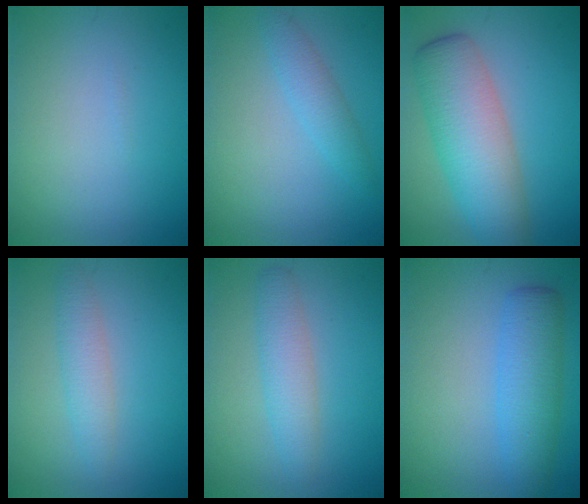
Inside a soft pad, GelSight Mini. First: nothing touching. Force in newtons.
{"total": 2.2, "press": 2.2, "slide": 0.1}
{"total": 7.5, "press": 7.5, "slide": 0.3}
{"total": 2.5, "press": 2.5, "slide": 0.2}
{"total": 3.0, "press": 3.0, "slide": 0.1}
{"total": 4.6, "press": 4.6, "slide": 0.1}